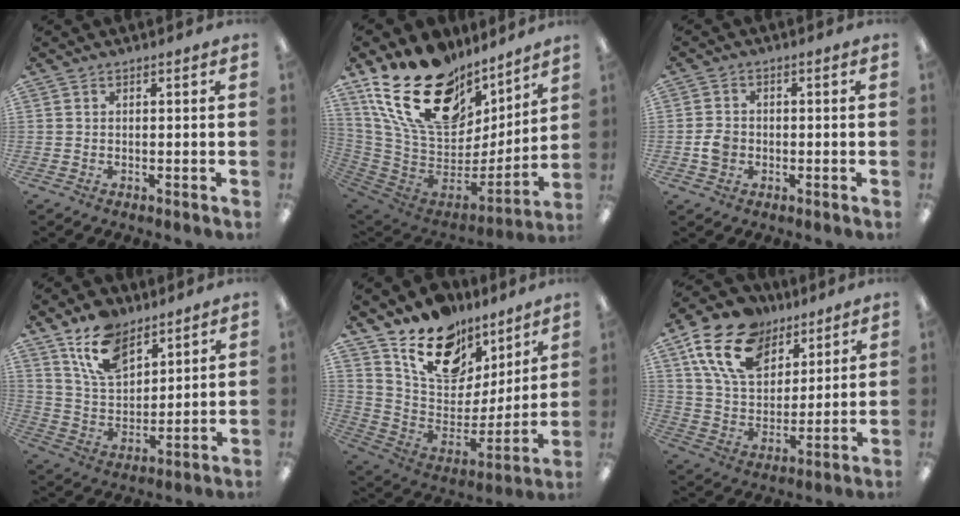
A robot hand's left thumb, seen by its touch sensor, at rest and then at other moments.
{"total": 25.4, "force": [14.4, 15.0, 14.5], "torque": [-0.260, -0.092, 0.277]}
{"total": 3.9, "force": [-0.9, 3.2, 2.1], "torque": [-0.034, 0.007, -0.014]}
{"total": 13.6, "force": [9.3, 7.3, 6.8], "torque": [-0.127, -0.038, 0.176]}
{"total": 18.3, "force": [12.7, 10.9, 7.5], "torque": [-0.137, -0.081, 0.229]}
{"total": 18.1, "force": [10.9, 11.3, 9.1], "torque": [-0.173, -0.039, 0.206]}